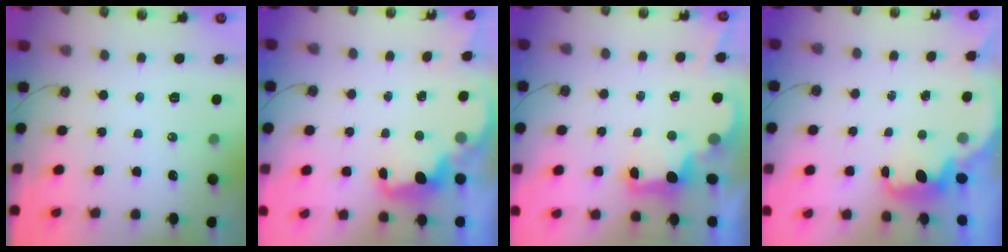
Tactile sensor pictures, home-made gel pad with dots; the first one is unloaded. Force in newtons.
{"total": 2.1, "press": 2.0, "slide": 0.6}
{"total": 3.0, "press": 2.9, "slide": 0.6}
{"total": 2.3, "press": 2.2, "slide": 0.6}